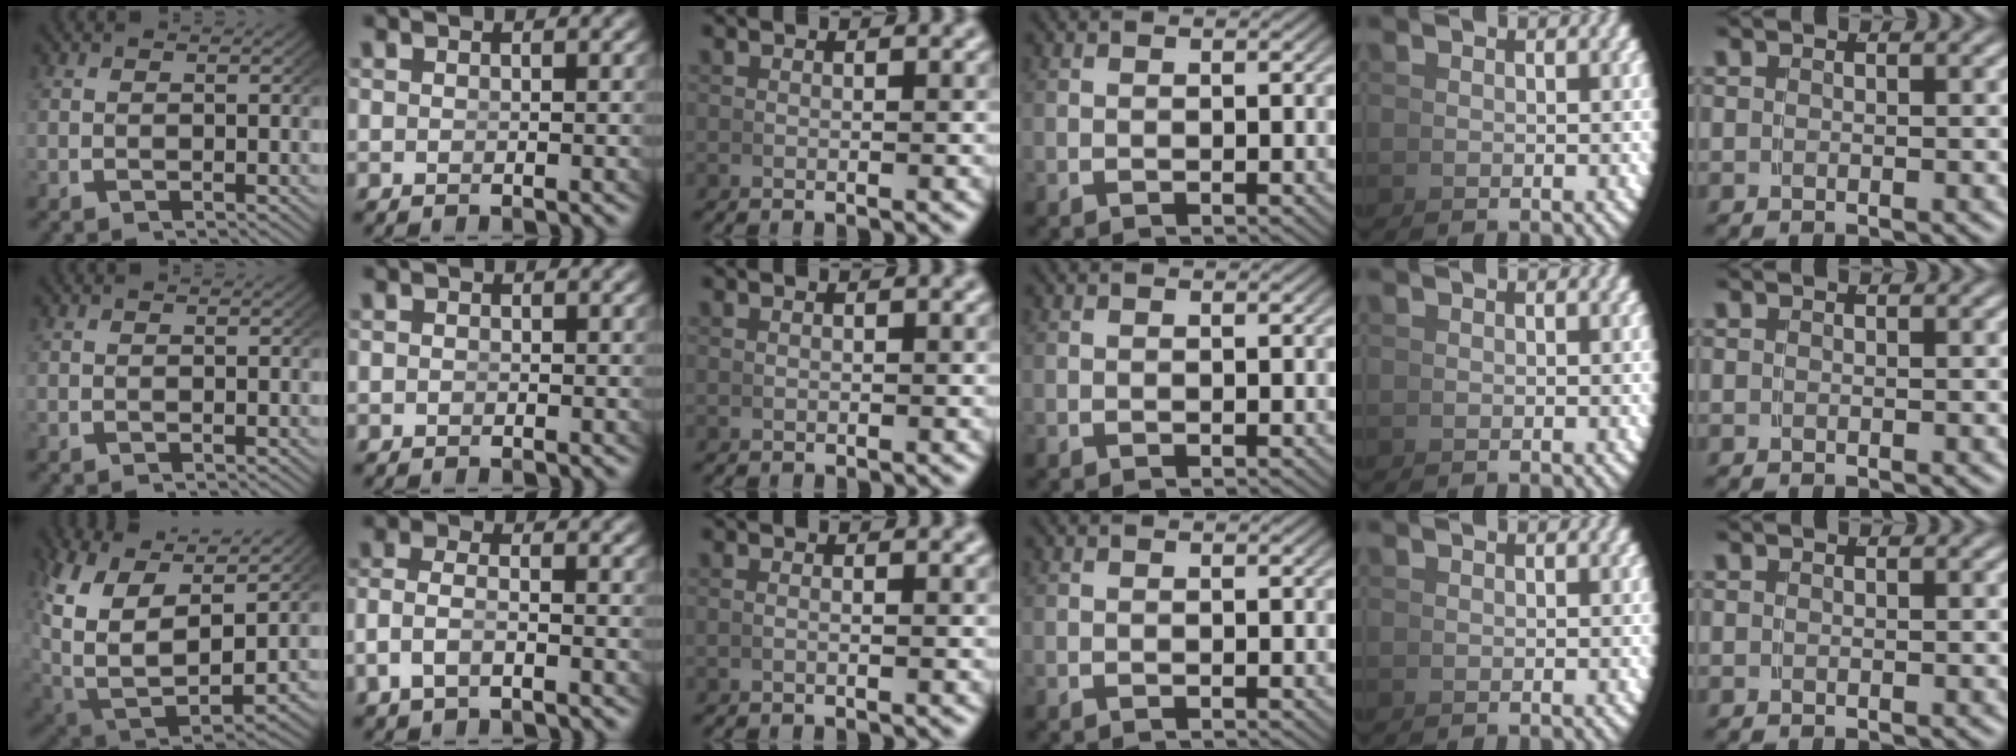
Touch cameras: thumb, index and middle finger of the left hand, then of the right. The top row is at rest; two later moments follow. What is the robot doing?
{"motion": "lift_and_place", "object": "hoodie"}